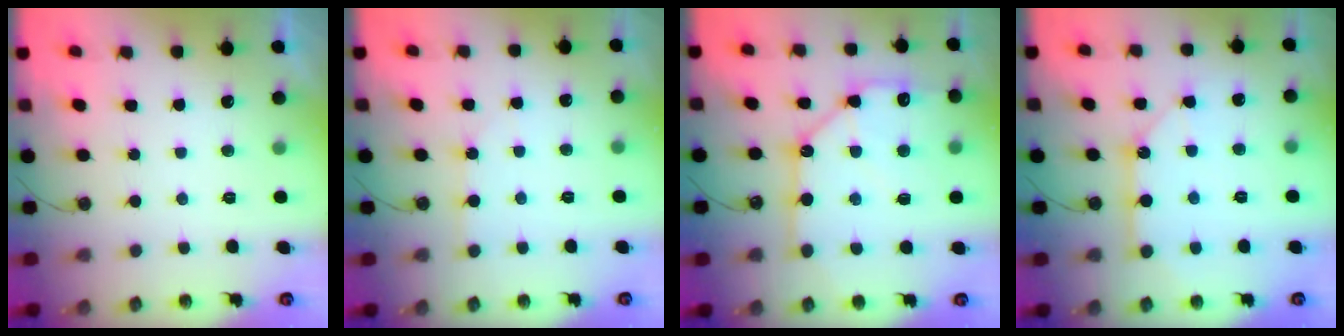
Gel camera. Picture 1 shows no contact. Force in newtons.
{"total": 3.7, "press": 3.7, "slide": 0.4}
{"total": 15.4, "press": 15.3, "slide": 1.6}
{"total": 10.4, "press": 10.4, "slide": 0.9}